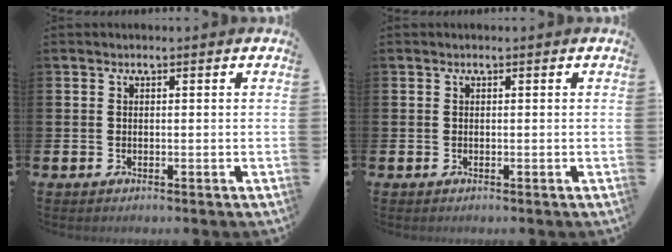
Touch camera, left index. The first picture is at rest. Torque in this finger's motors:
{"motor_torque": [-0.01, 0.00, 0.00, 0.00]}